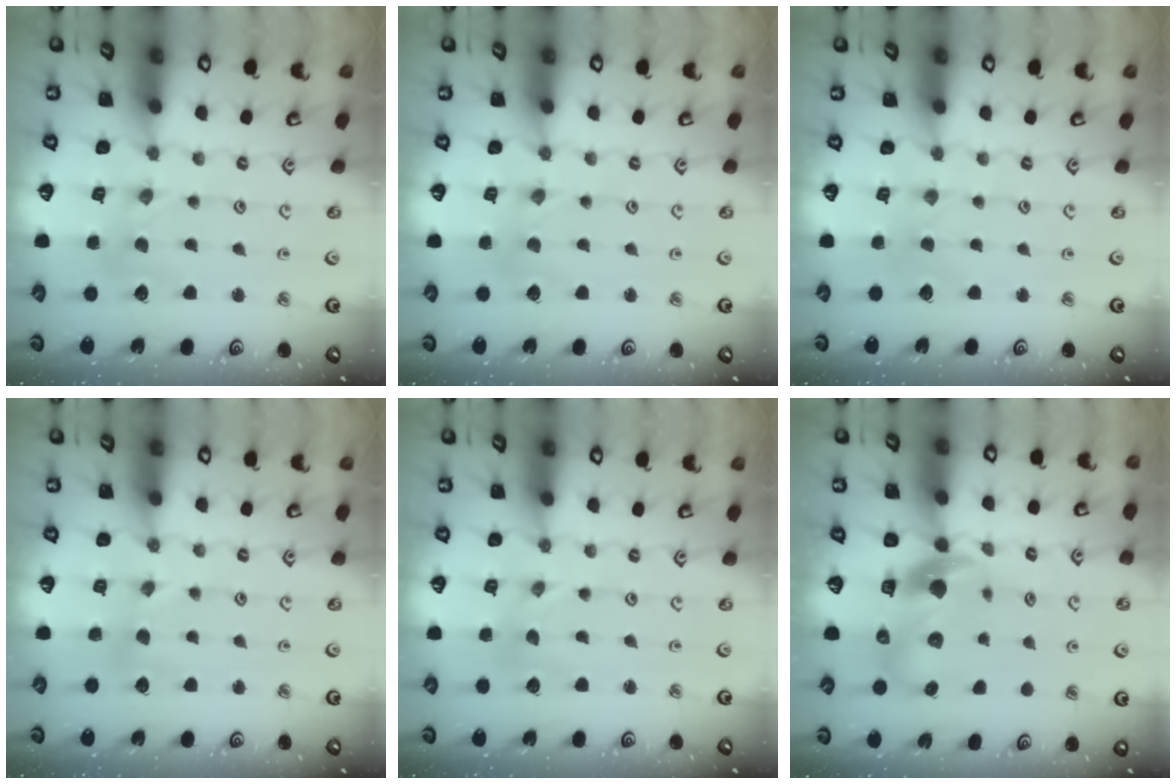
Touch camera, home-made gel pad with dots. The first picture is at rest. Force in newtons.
{"total": 0.0}
{"total": 0.0}
{"total": 2.1, "press": 2.0, "slide": 0.3}
{"total": 0.0}
{"total": 9.5, "press": 9.4, "slide": 1.7}